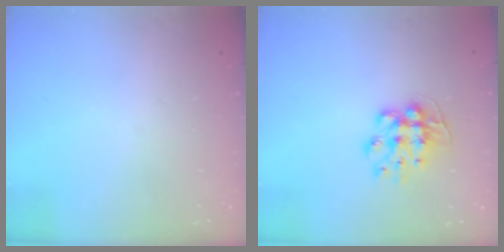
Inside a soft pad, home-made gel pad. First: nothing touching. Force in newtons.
{"total": 9.5, "press": 9.5, "slide": 0.4}